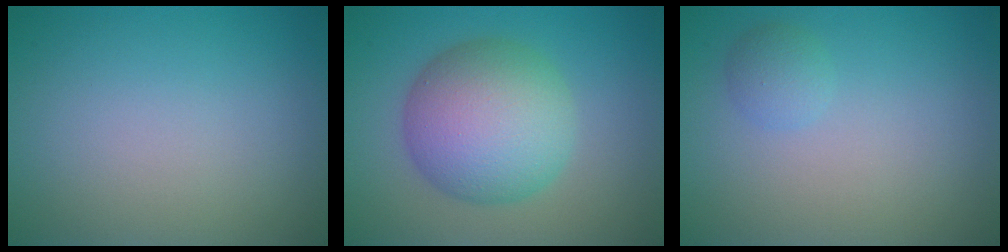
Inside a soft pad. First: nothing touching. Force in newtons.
{"total": 8.5, "press": 8.5, "slide": 0.2}
{"total": 1.3, "press": 1.3, "slide": 0.0}